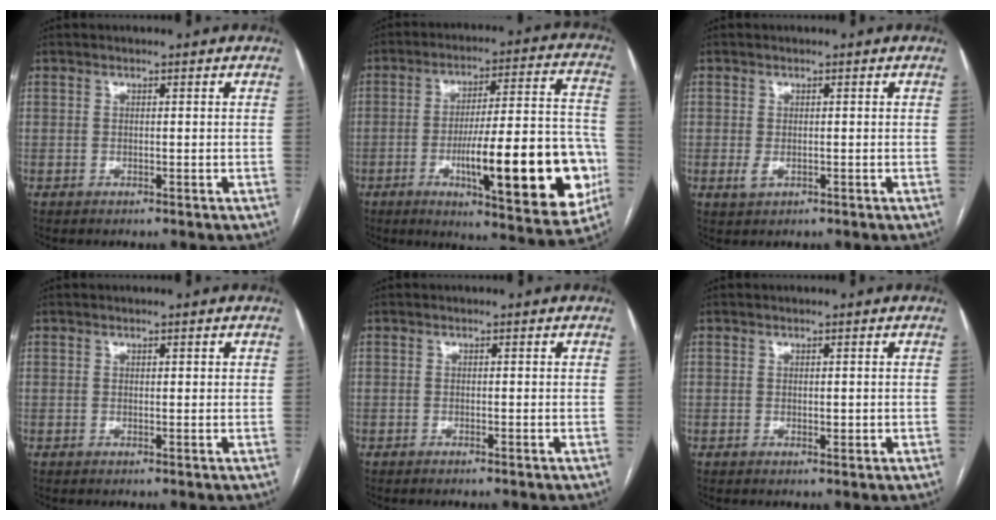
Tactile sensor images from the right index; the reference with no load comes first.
{"total": 22.7, "force": [-6.4, 4.1, 21.4], "torque": [-0.266, 0.012, -0.078]}
{"total": 1.6, "force": [-0.4, 1.1, 1.1], "torque": [-0.020, -0.002, -0.001]}
{"total": 0.9, "force": [0.4, 0.4, 0.7], "torque": [-0.009, 0.003, 0.004]}
{"total": 0.6, "force": [-0.4, -0.1, 0.3], "torque": [-0.009, 0.000, -0.009]}
{"total": 0.9, "force": [0.0, 0.6, 0.7], "torque": [-0.010, -0.001, 0.004]}